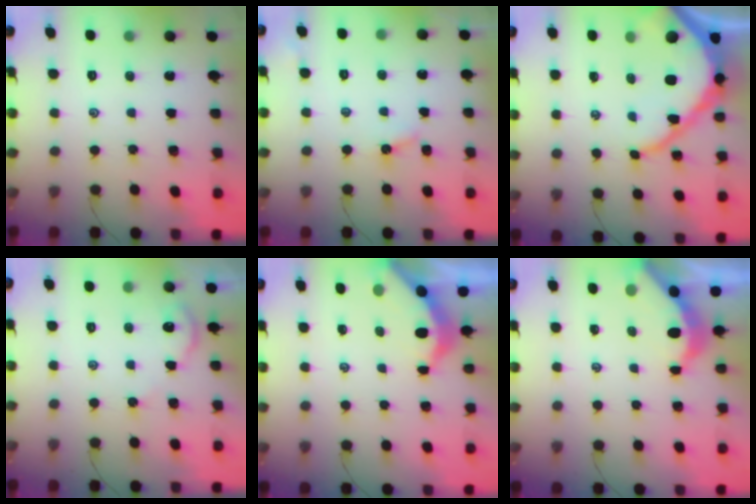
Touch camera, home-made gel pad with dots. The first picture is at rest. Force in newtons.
{"total": 3.4, "press": 3.4, "slide": 0.3}
{"total": 14.1, "press": 14.1, "slide": 1.5}
{"total": 2.7, "press": 2.7, "slide": 0.4}
{"total": 3.7, "press": 3.7, "slide": 0.5}
{"total": 3.9, "press": 3.9, "slide": 0.4}